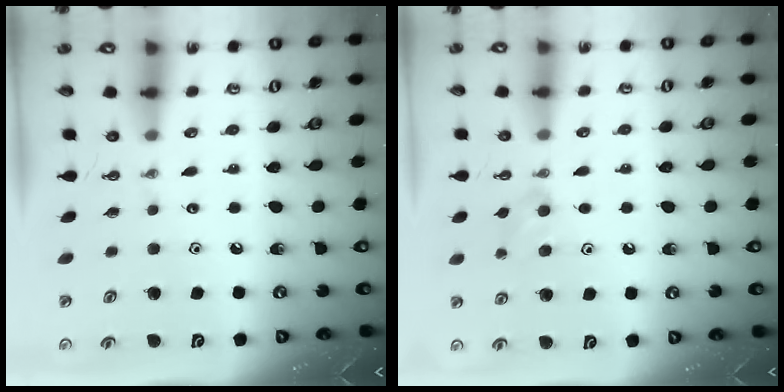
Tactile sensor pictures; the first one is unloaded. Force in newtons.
{"total": 6.8, "press": 6.7, "slide": 0.8}